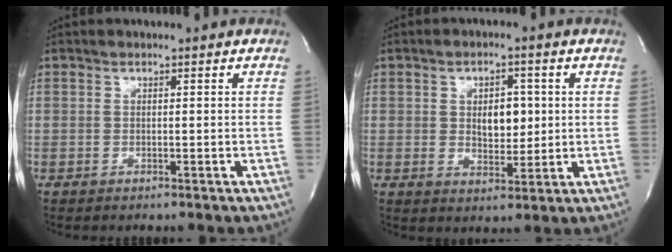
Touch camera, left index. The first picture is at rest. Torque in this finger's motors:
{"motor_torque": [0.12, 0.00, 0.09, 0.06]}